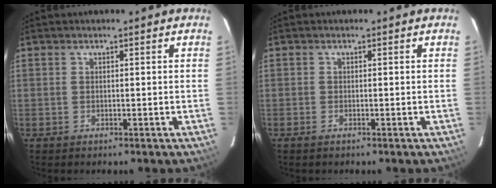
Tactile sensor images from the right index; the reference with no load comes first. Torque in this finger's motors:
{"motor_torque": [0.13, 0.08, -0.03, 0.00]}